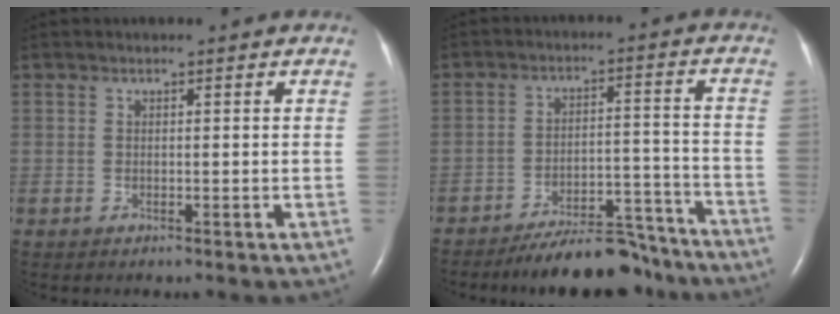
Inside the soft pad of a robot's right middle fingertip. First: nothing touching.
{"total": 12.0, "force": [-10.9, 2.9, 4.0], "torque": [-0.046, 0.028, -0.167]}